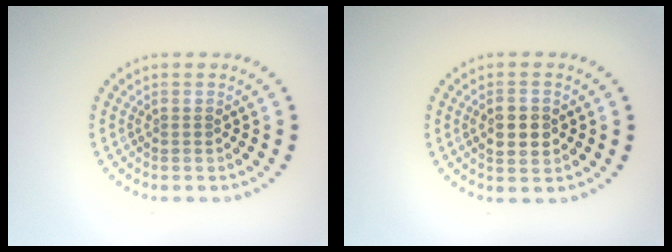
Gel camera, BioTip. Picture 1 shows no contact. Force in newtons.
{"total": 3.0, "press": 3.0, "slide": 0.1}